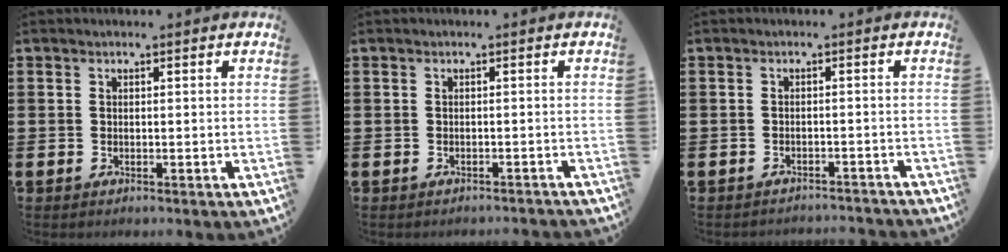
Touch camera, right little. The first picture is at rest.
{"total": 0.0}
{"total": 0.9, "force": [-0.9, 0.0, -0.1], "torque": [-0.003, 0.006, -0.020]}